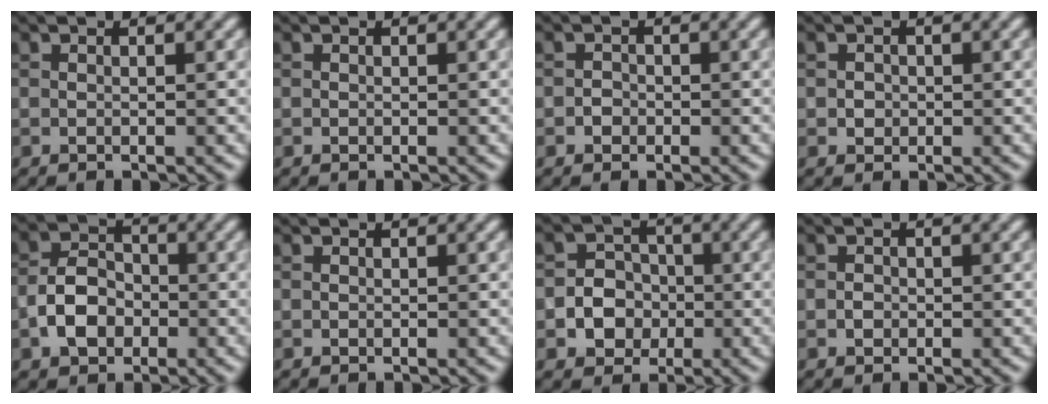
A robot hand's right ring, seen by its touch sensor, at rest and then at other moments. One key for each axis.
{"total": 0.0}
{"total": 0.9, "fx": -0.4, "fy": 0.8, "fz": 0.2, "tx": 0.002, "ty": 0.001, "tz": -0.008}
{"total": 0.9, "fx": 0.0, "fy": 0.9, "fz": 0.2, "tx": 0.003, "ty": -0.002, "tz": -0.001}
{"total": 4.2, "fx": -1.5, "fy": 3.0, "fz": 2.5, "tx": -0.044, "ty": 0.006, "tz": -0.032}
{"total": 0.0}
{"total": 4.1, "fx": -0.9, "fy": 3.7, "fz": 1.5, "tx": 0.005, "ty": 0.002, "tz": -0.037}
{"total": 0.7, "fx": -0.2, "fy": 0.7, "fz": 0.2, "tx": -0.001, "ty": -0.001, "tz": -0.005}